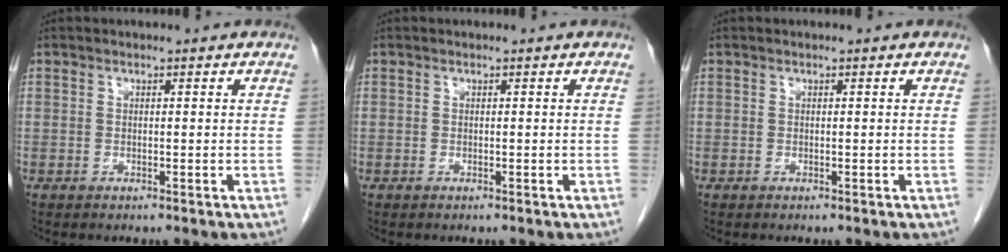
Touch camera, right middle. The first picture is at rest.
{"total": 0.0}
{"total": 0.0}